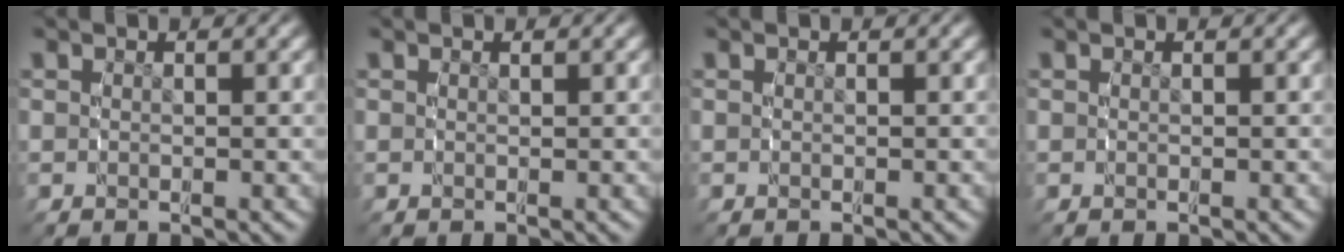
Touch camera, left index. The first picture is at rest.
{"total": 0.0}
{"total": 0.0}
{"total": 0.0}